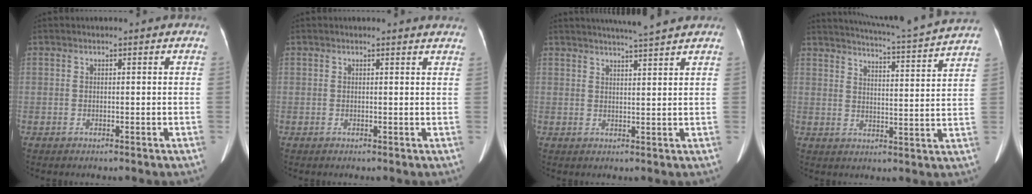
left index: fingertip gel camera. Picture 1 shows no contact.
{"total": 3.5, "force": [3.4, 0.1, 0.7], "torque": [-0.012, -0.004, 0.021]}
{"total": 7.2, "force": [6.4, -0.7, 3.1], "torque": [-0.054, 0.014, 0.085]}
{"total": 17.7, "force": [16.7, -1.6, 5.7], "torque": [-0.107, -0.042, 0.212]}